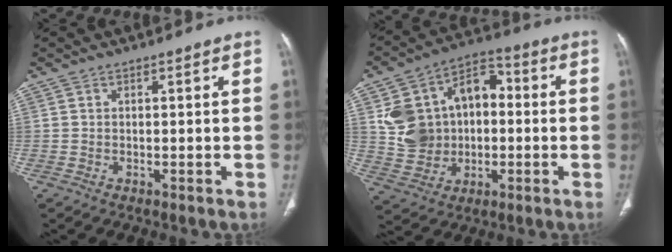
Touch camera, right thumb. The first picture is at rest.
{"total": 16.0, "force": [1.0, 12.8, 9.5], "torque": [-0.126, 0.039, 0.022]}